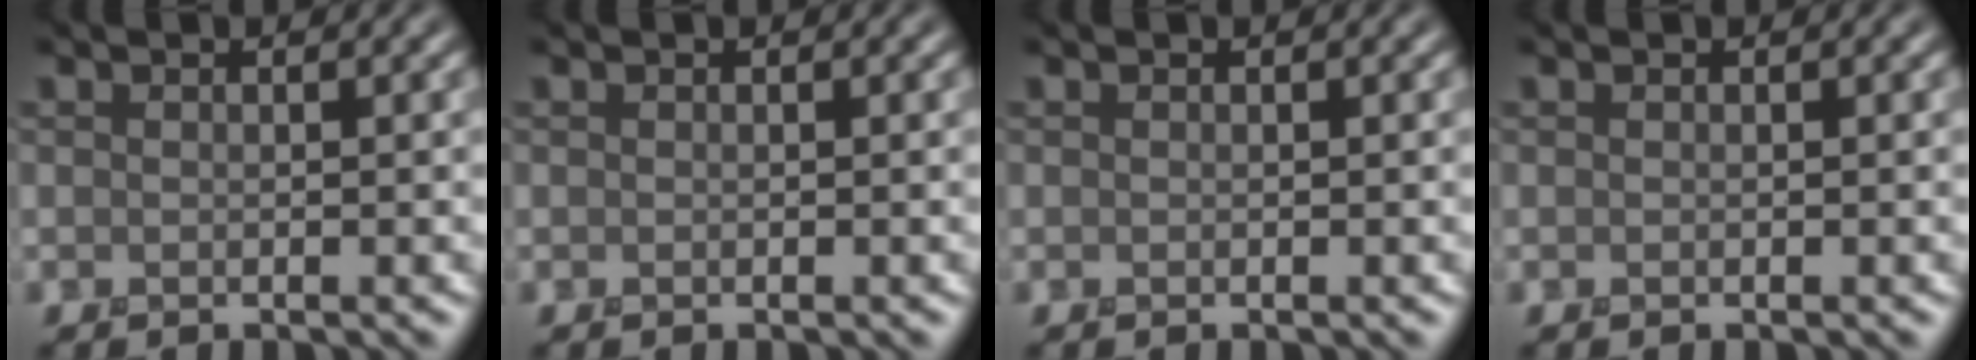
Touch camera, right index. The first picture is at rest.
{"total": 0.0}
{"total": 0.0}
{"total": 0.0}